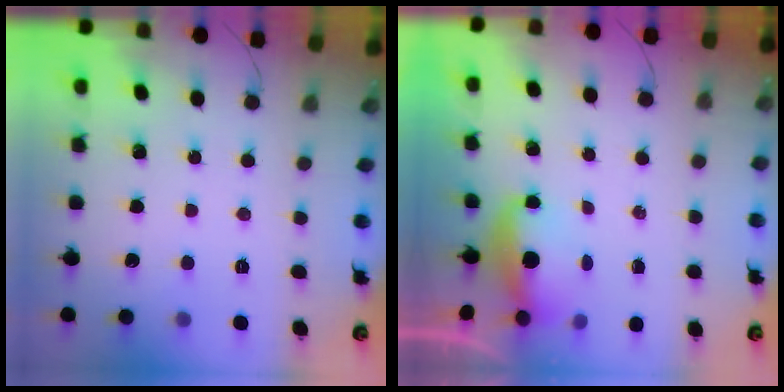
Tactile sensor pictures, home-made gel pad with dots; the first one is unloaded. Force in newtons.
{"total": 4.5, "press": 4.4, "slide": 0.6}